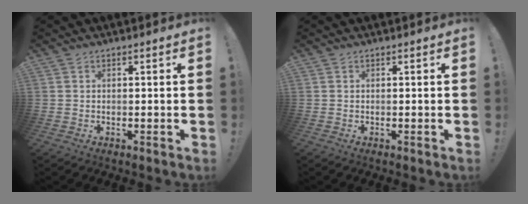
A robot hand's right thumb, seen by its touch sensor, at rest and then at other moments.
{"total": 0.0}